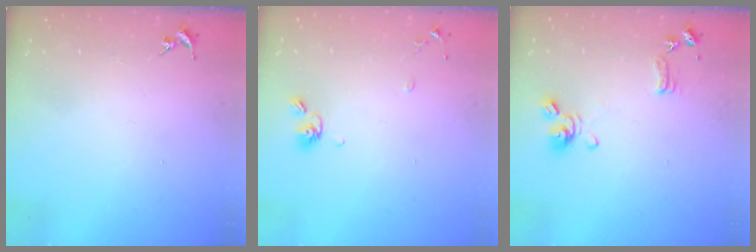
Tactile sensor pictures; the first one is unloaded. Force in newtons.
{"total": 7.9, "press": 7.6, "slide": 2.0}
{"total": 9.8, "press": 9.7, "slide": 1.7}